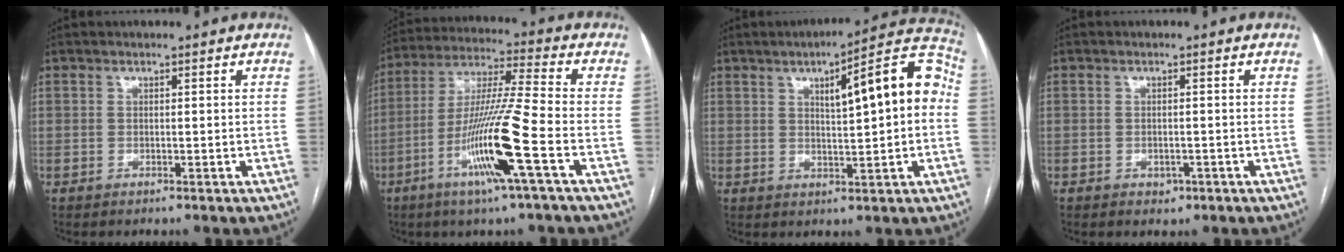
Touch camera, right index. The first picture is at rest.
{"total": 14.7, "force": [-5.6, -1.1, 13.5], "torque": [-0.267, -0.013, -0.109]}
{"total": 13.3, "force": [2.3, 2.7, 12.9], "torque": [-0.170, 0.039, 0.028]}
{"total": 1.6, "force": [-0.8, 1.2, 0.7], "torque": [-0.007, 0.003, -0.006]}